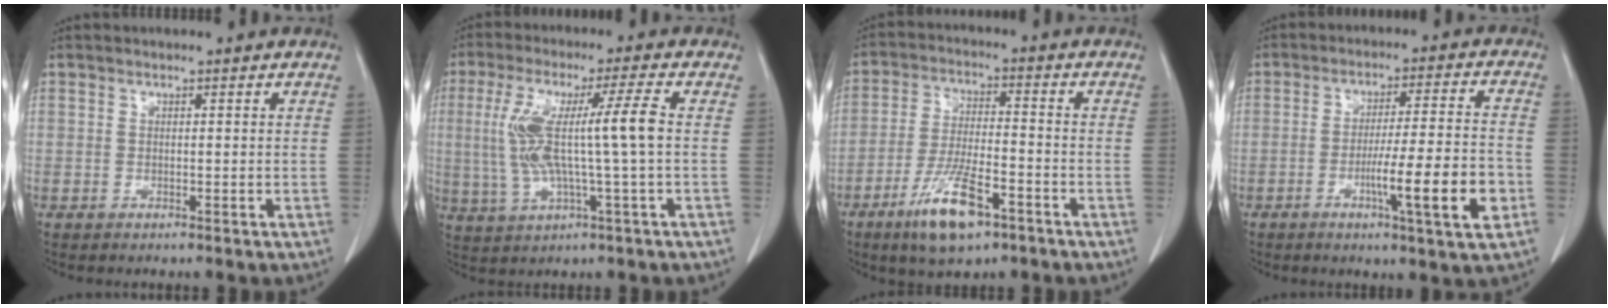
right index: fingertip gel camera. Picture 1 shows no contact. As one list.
[{"total": 11.5, "force": [0.5, -0.2, 11.5], "torque": [-0.238, 0.014, 0.010]}, {"total": 10.4, "force": [-6.0, 2.5, 8.2], "torque": [-0.154, -0.015, -0.103]}, {"total": 11.7, "force": [-4.0, -0.2, 11.0], "torque": [-0.172, -0.009, -0.063]}]